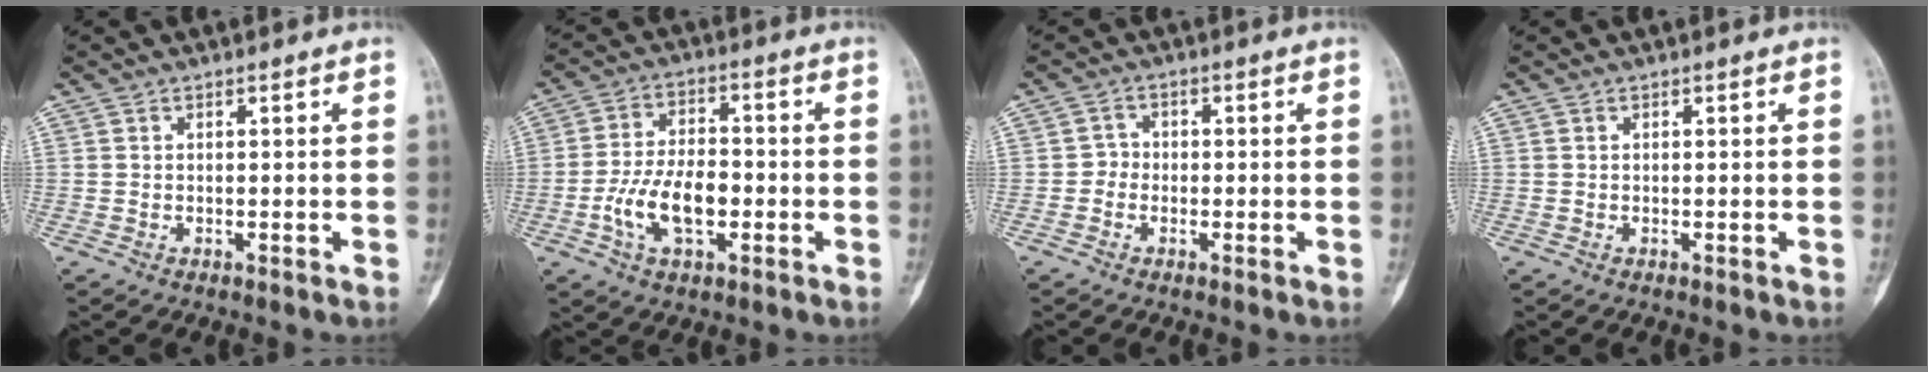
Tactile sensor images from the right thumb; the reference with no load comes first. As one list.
[{"total": 10.7, "force": [-2.8, 5.7, 8.6], "torque": [-0.157, 0.022, -0.052]}, {"total": 2.0, "force": [-0.8, 1.8, 0.5], "torque": [0.010, 0.010, -0.022]}, {"total": 0.0}]